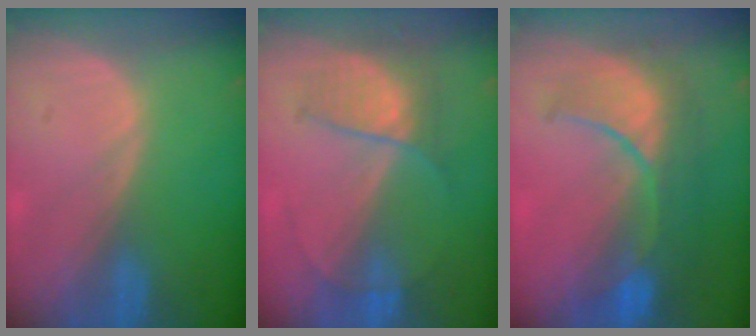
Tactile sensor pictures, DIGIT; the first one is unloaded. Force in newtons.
{"total": 5.8, "press": 5.5, "slide": 2.1}
{"total": 10.3, "press": 9.0, "slide": 5.0}